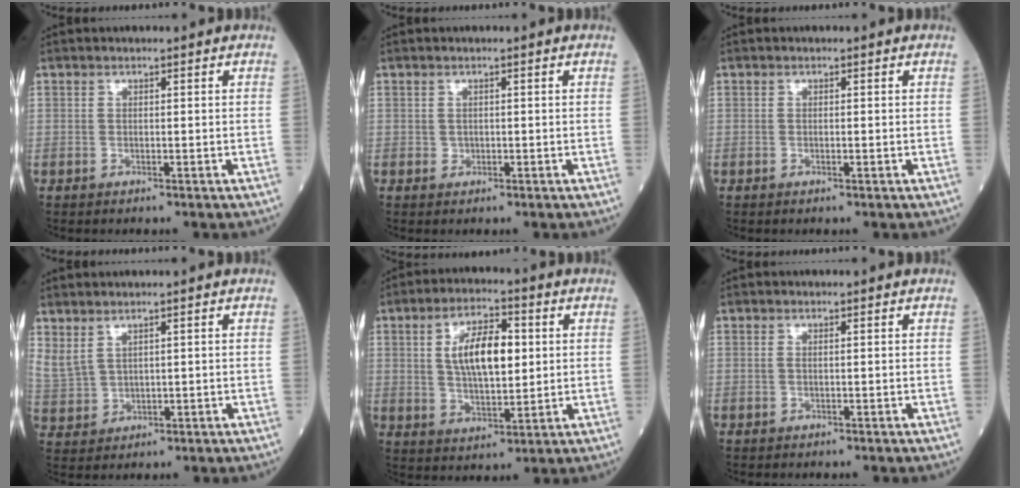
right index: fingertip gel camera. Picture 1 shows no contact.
{"total": 0.7, "force": [0.0, 0.6, 0.2], "torque": [0.000, 0.002, 0.000]}
{"total": 0.5, "force": [-0.1, 0.1, 0.5], "torque": [-0.013, -0.002, 0.001]}
{"total": 6.3, "force": [3.8, 3.5, 3.6], "torque": [-0.104, -0.003, 0.094]}
{"total": 10.2, "force": [1.9, 4.0, 9.1], "torque": [-0.167, 0.010, 0.034]}
{"total": 0.6, "force": [0.1, 0.2, 0.5], "torque": [-0.019, 0.002, 0.003]}